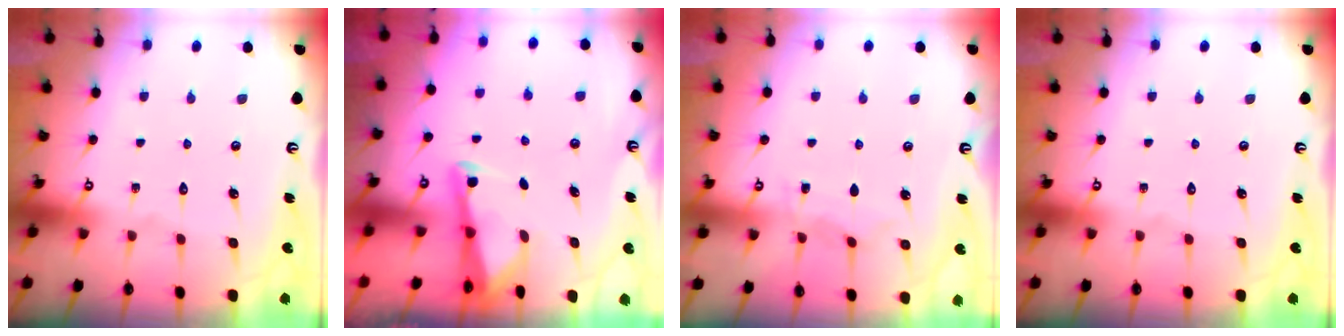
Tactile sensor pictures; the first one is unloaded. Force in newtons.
{"total": 3.1, "press": 3.0, "slide": 0.3}
{"total": 4.2, "press": 4.2, "slide": 0.1}
{"total": 0.0}